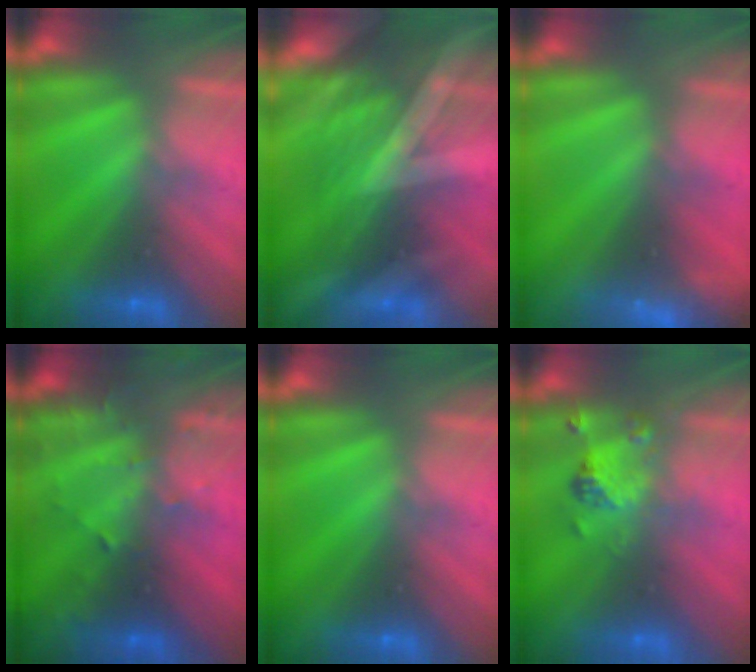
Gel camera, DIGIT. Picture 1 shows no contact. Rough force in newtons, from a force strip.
{"total": 3.0}
{"total": 3.4}
{"total": 3.4}
{"total": 0.0}
{"total": 2.4}